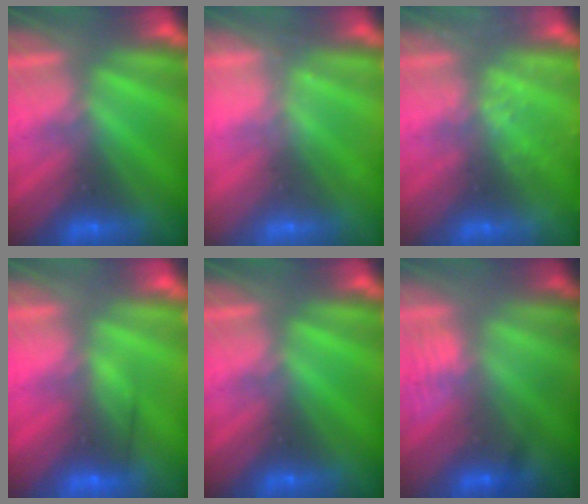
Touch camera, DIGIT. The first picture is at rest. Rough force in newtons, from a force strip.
{"total": 2.2}
{"total": 2.4}
{"total": 2.8}
{"total": 0.0}
{"total": 2.8}